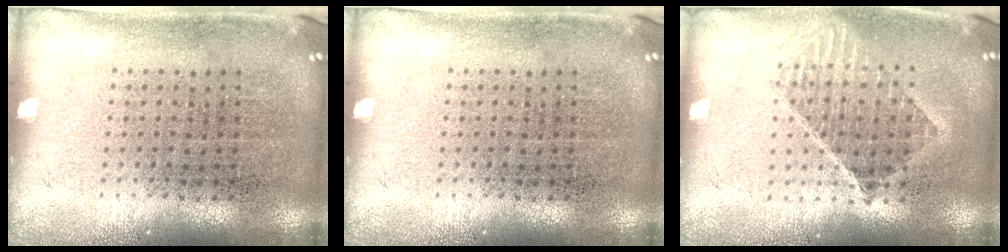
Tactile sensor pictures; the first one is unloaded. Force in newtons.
{"total": 0.0}
{"total": 1.4, "press": 1.2, "slide": 0.7}